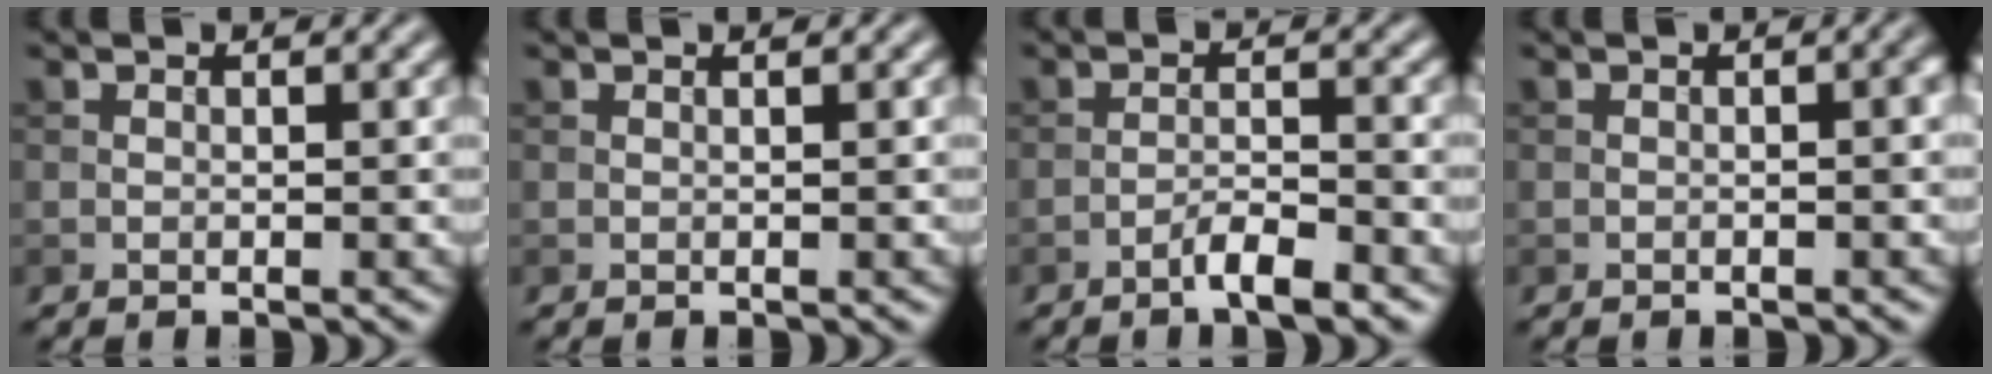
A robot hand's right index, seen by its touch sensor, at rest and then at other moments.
{"total": 0.6, "force": [0.4, 0.2, 0.5], "torque": [-0.003, 0.002, 0.002]}
{"total": 2.7, "force": [-1.9, 0.4, 1.9], "torque": [-0.034, 0.008, -0.037]}
{"total": 1.3, "force": [-0.1, 0.3, 1.3], "torque": [-0.015, 0.000, -0.002]}